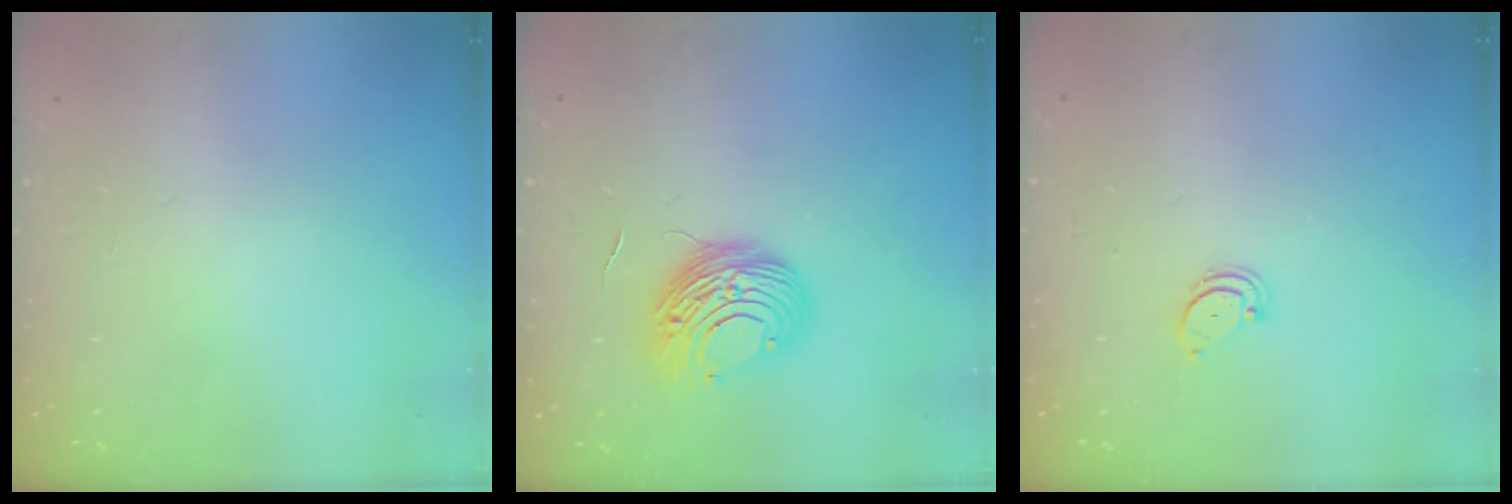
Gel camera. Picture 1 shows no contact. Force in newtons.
{"total": 9.9, "press": 9.9, "slide": 0.9}
{"total": 1.9, "press": 1.9, "slide": 0.2}